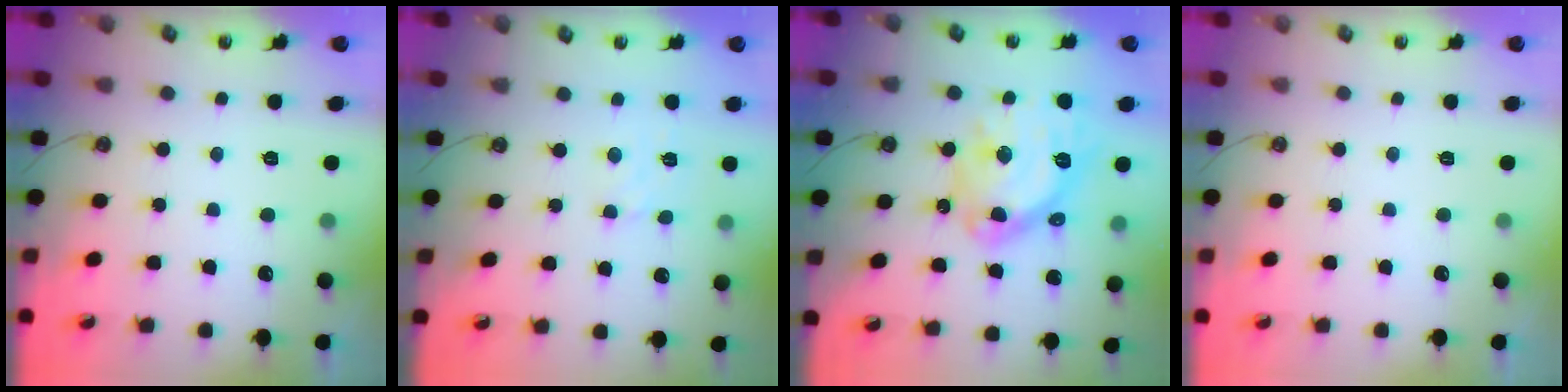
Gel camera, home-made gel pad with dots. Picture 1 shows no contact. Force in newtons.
{"total": 1.6, "press": 1.5, "slide": 0.5}
{"total": 18.9, "press": 18.8, "slide": 1.9}
{"total": 0.0}